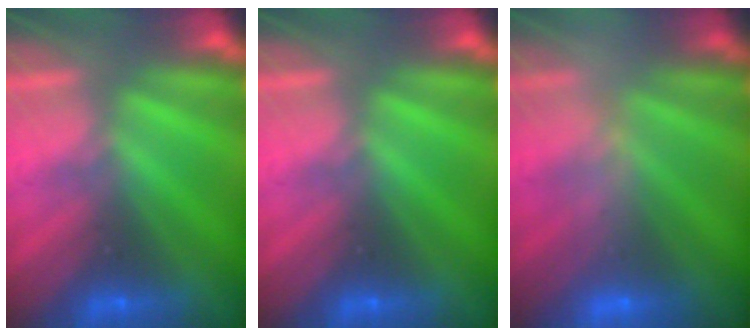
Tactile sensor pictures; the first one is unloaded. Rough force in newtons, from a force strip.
{"total": 0.0}
{"total": 2.4}